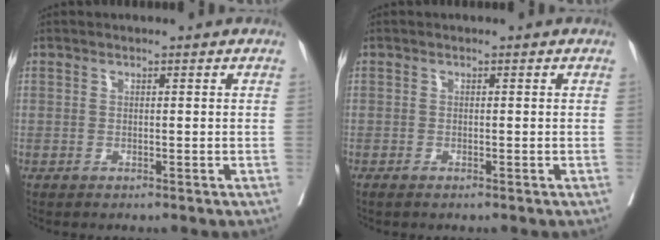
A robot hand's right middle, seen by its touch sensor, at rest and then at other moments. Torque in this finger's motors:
{"motor_torque": [-0.15, 0.06, 0.09, 0.00]}